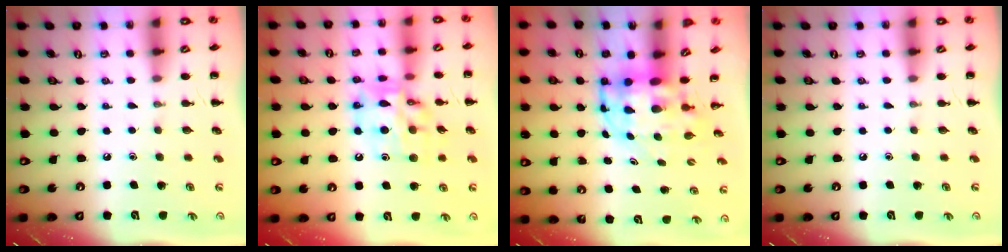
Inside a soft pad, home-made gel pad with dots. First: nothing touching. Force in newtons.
{"total": 14.6, "press": 14.3, "slide": 3.2}
{"total": 6.5, "press": 6.2, "slide": 2.0}
{"total": 0.0}